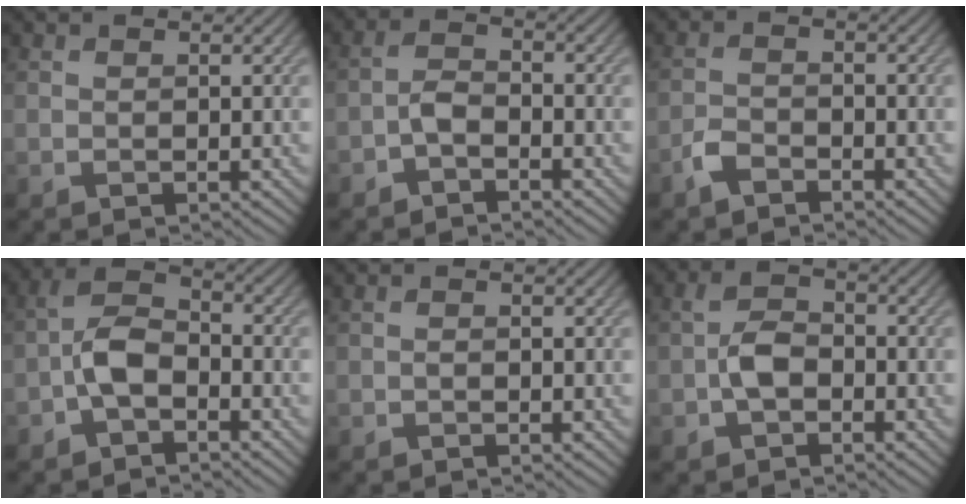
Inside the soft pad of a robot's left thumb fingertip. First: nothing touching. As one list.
[{"total": 2.7, "force": [-1.8, 1.3, 1.7], "torque": [-0.031, 0.009, -0.043]}, {"total": 2.7, "force": [-2.1, 1.1, 1.2], "torque": [-0.026, 0.002, -0.050]}, {"total": 5.5, "force": [-2.5, 3.0, 3.8], "torque": [-0.073, 0.013, -0.061]}, {"total": 0.6, "force": [-0.3, 0.4, 0.4], "torque": [-0.007, 0.000, -0.007]}, {"total": 4.0, "force": [-1.4, 2.6, 2.7], "torque": [-0.058, 0.007, -0.032]}]